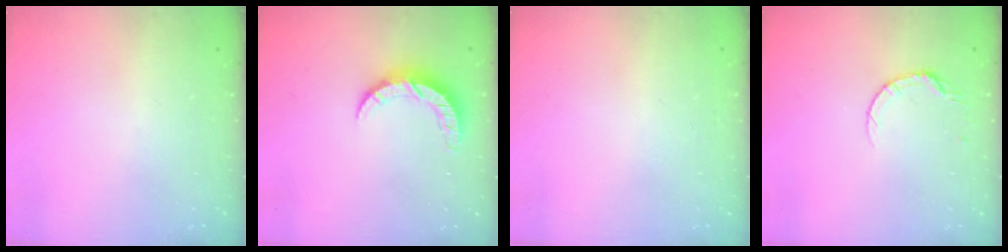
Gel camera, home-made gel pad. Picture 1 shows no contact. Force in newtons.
{"total": 8.7, "press": 8.6, "slide": 0.9}
{"total": 2.6, "press": 2.6, "slide": 0.2}
{"total": 5.3, "press": 5.2, "slide": 0.6}